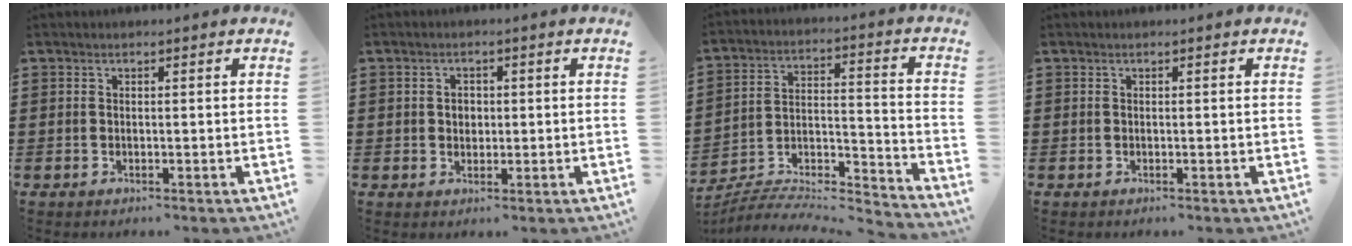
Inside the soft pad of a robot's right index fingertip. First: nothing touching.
{"total": 1.9, "force": [0.2, 1.6, 1.0], "torque": [-0.023, 0.009, 0.002]}
{"total": 6.9, "force": [-6.5, 1.3, 1.9], "torque": [-0.036, -0.006, -0.133]}
{"total": 0.0}